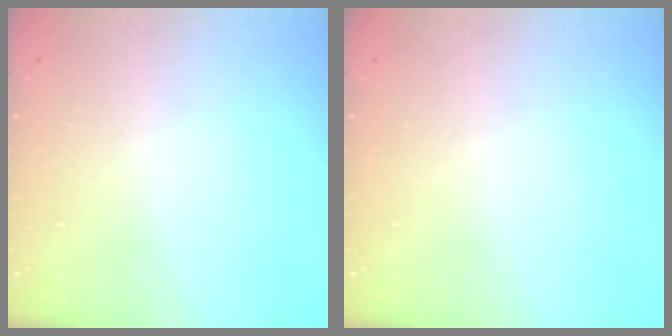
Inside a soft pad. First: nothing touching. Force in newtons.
{"total": 0.0}